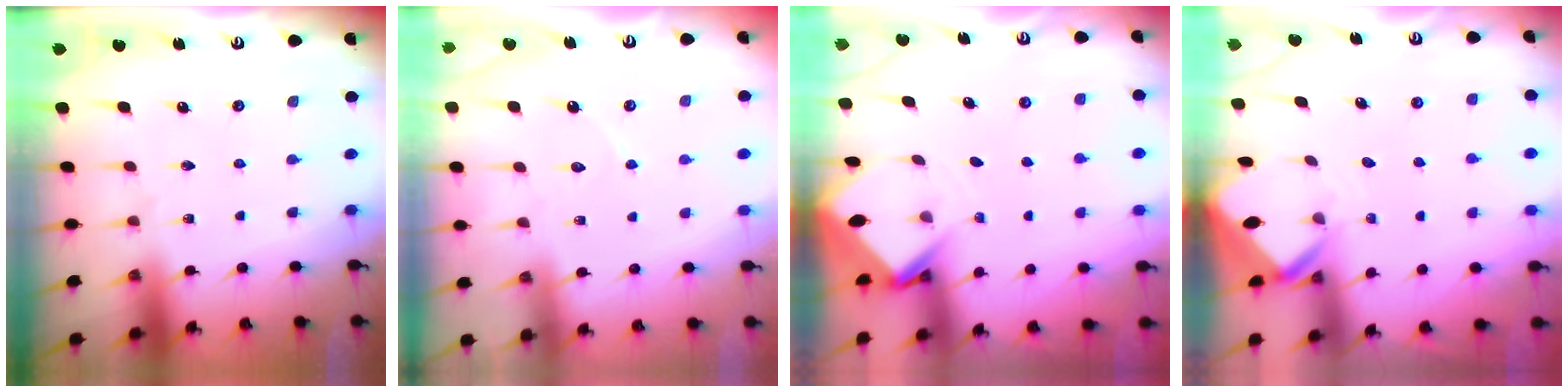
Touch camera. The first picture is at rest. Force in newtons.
{"total": 3.8, "press": 3.8, "slide": 0.3}
{"total": 3.0, "press": 3.0, "slide": 0.2}
{"total": 2.9, "press": 2.9, "slide": 0.2}